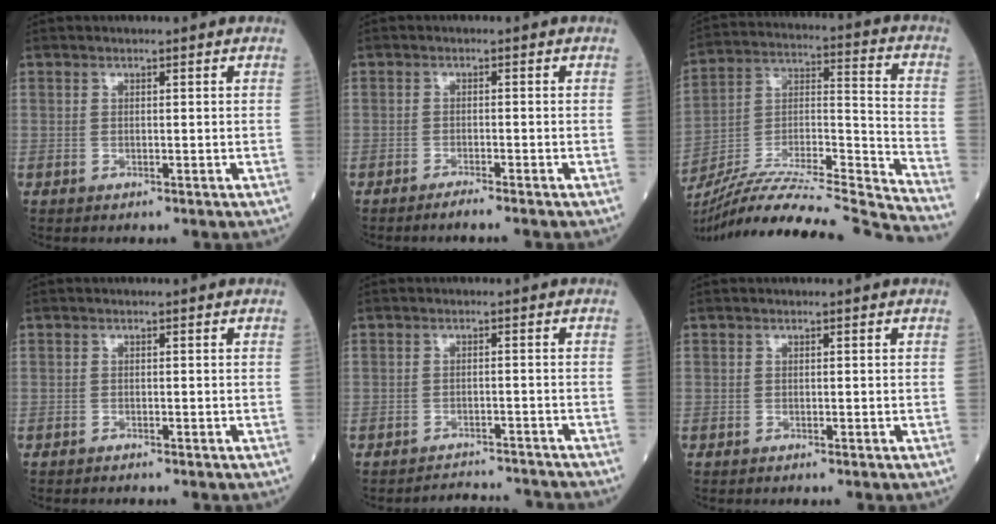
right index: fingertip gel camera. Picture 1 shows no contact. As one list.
[{"total": 2.0, "force": [-1.7, -0.5, 0.9], "torque": [-0.019, 0.000, -0.028]}, {"total": 28.1, "force": [-26.0, -1.2, 10.5], "torque": [-0.160, -0.021, -0.409]}, {"total": 0.9, "force": [-0.9, 0.0, 0.3], "torque": [-0.008, -0.001, -0.010]}, {"total": 5.9, "force": [-5.9, -0.1, -0.5], "torque": [0.006, 0.005, -0.079]}, {"total": 0.0}]